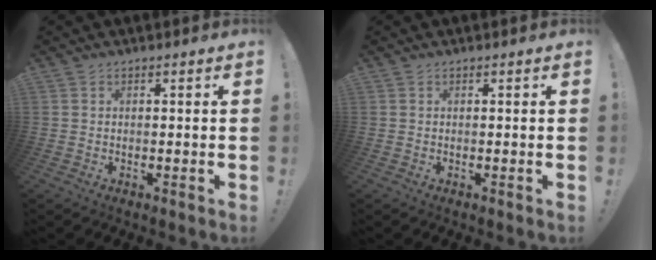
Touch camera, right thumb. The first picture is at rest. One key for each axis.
{"total": 0.0}